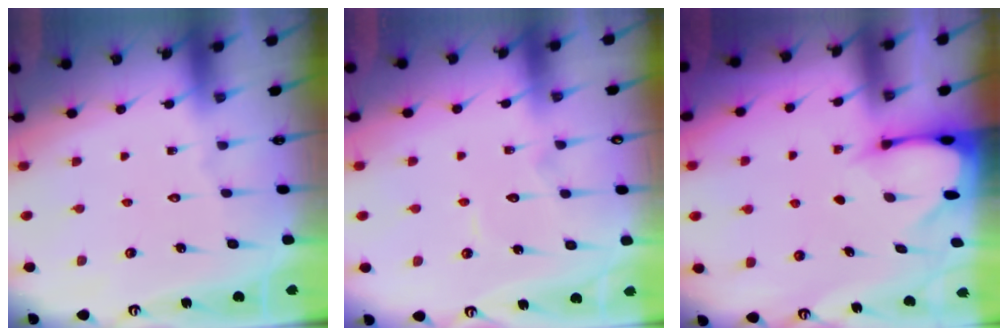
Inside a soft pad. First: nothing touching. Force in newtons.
{"total": 5.4, "press": 5.4, "slide": 0.5}
{"total": 2.5, "press": 2.5, "slide": 0.5}